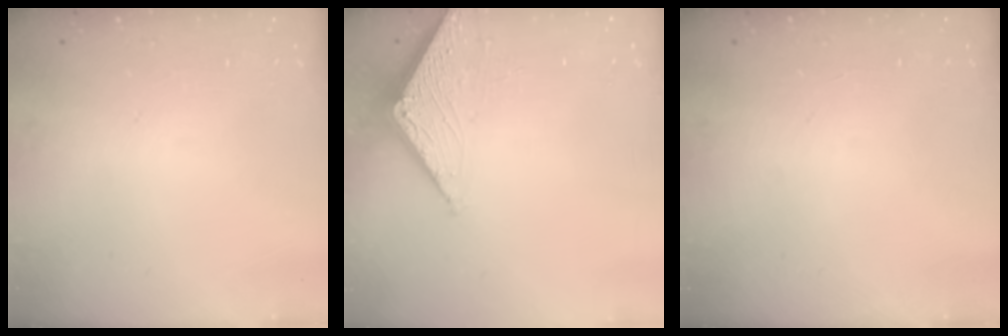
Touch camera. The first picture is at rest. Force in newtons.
{"total": 2.8, "press": 2.8, "slide": 0.3}
{"total": 0.0}